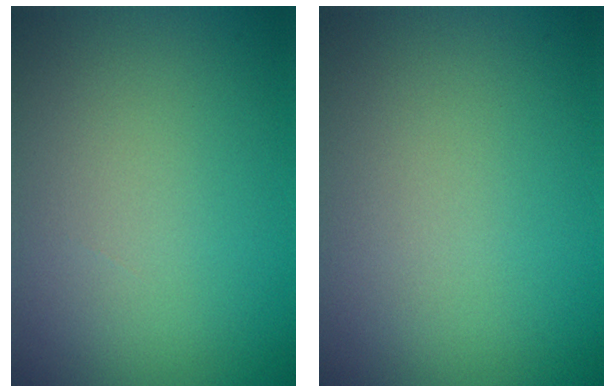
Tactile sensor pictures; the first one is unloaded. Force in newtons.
{"total": 0.0}